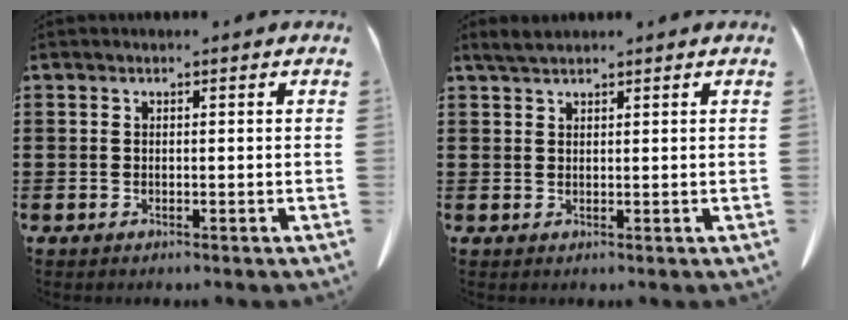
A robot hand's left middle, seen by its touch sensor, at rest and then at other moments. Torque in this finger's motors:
{"motor_torque": [0.01, 0.00, 0.00, 0.01]}